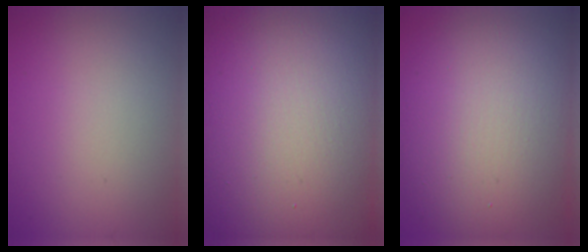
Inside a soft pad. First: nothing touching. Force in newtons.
{"total": 22.2, "press": 22.2, "slide": 1.0}
{"total": 12.9, "press": 12.9, "slide": 1.1}